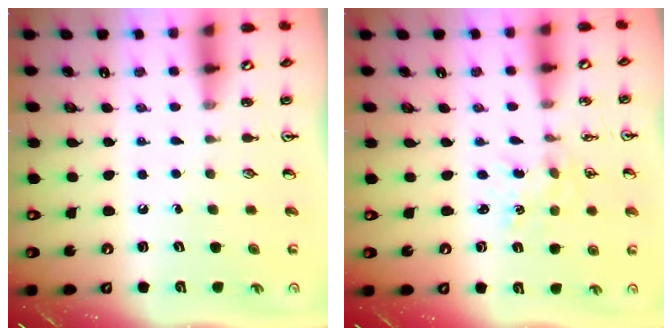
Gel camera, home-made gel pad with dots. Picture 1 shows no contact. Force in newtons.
{"total": 0.0}